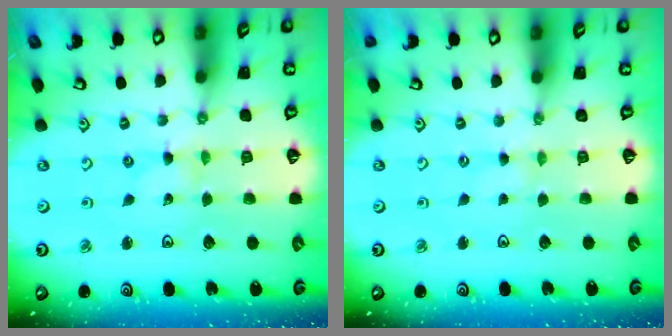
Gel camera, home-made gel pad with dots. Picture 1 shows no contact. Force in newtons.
{"total": 0.5, "press": 0.5, "slide": 0.1}